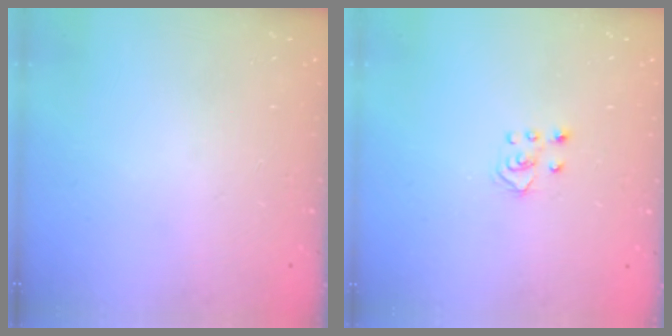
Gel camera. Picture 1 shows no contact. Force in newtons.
{"total": 4.0, "press": 4.0, "slide": 0.3}